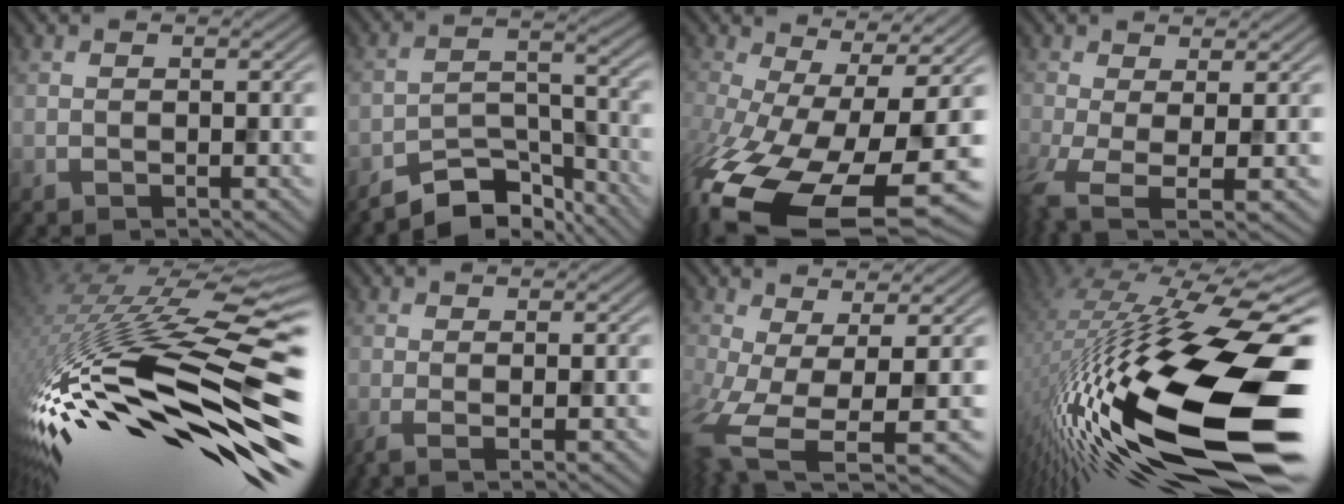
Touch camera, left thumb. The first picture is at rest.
{"total": 6.8, "force": [-6.2, 2.1, 1.8], "torque": [-0.022, 0.004, -0.117]}
{"total": 17.6, "force": [-7.2, 8.0, 14.0], "torque": [-0.304, -0.067, -0.084]}
{"total": 5.0, "force": [-1.0, 1.8, 4.6], "torque": [-0.105, -0.019, -0.015]}
{"total": 18.6, "force": [-4.1, 5.7, 17.2], "torque": [-0.332, -0.019, -0.065]}
{"total": 2.2, "force": [-0.2, 0.7, 2.1], "torque": [-0.038, 0.000, -0.006]}
{"total": 7.9, "force": [-1.8, 3.2, 7.0], "torque": [-0.164, -0.037, -0.020]}
{"total": 20.7, "force": [-4.2, 7.2, 18.9], "torque": [-0.348, -0.012, -0.078]}